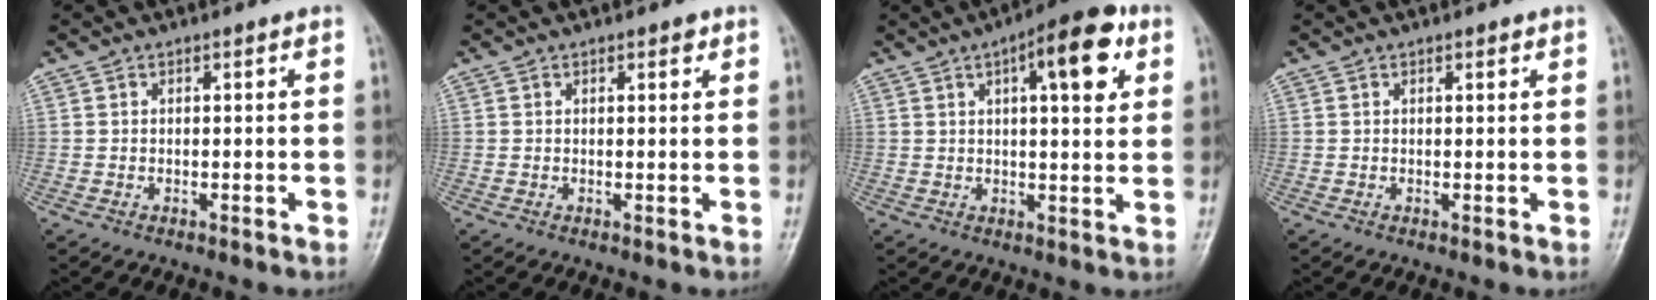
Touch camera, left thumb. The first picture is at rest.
{"total": 1.6, "force": [0.9, 0.7, 1.0], "torque": [-0.006, -0.002, 0.010]}
{"total": 11.7, "force": [4.7, 4.1, 9.9], "torque": [-0.117, -0.001, 0.059]}
{"total": 1.0, "force": [0.6, 0.4, 0.7], "torque": [-0.005, -0.001, 0.007]}